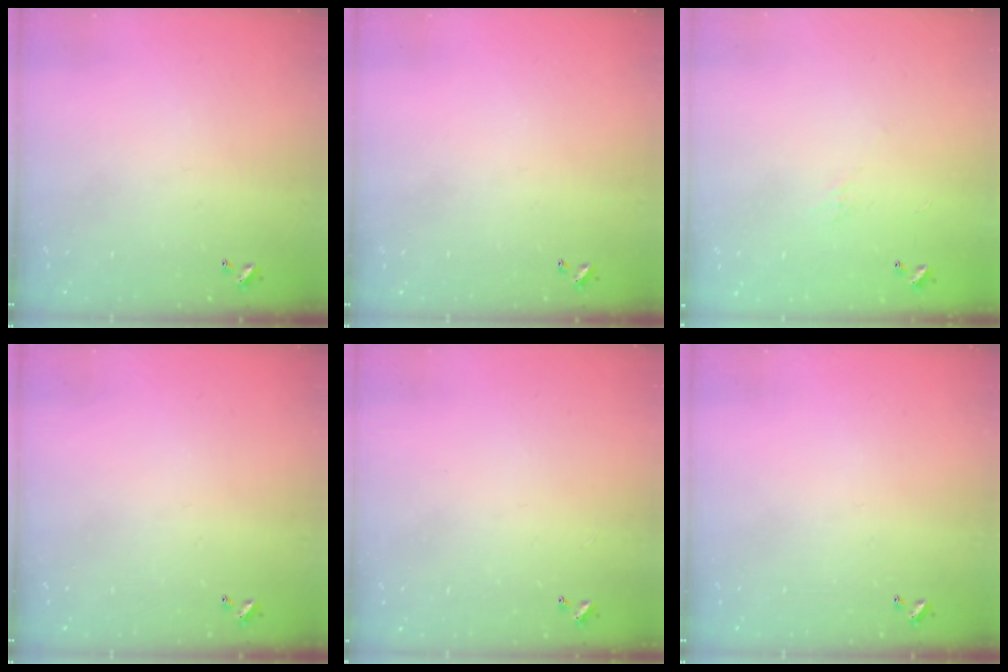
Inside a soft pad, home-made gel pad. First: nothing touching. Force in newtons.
{"total": 0.0}
{"total": 5.6, "press": 5.5, "slide": 0.9}
{"total": 0.0}
{"total": 2.8, "press": 2.8, "slide": 0.3}
{"total": 0.0}